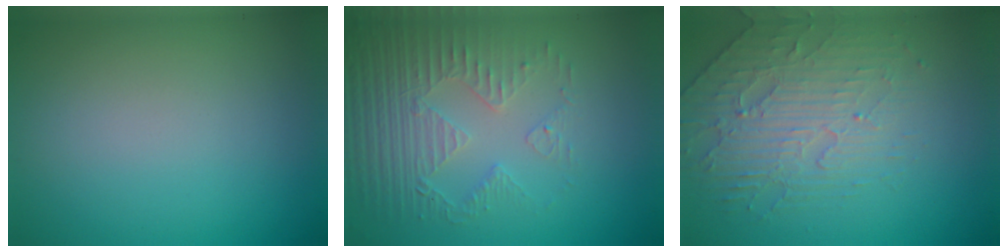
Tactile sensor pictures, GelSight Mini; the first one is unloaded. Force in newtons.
{"total": 4.2, "press": 3.2, "slide": 2.6}
{"total": 3.3, "press": 2.9, "slide": 1.6}